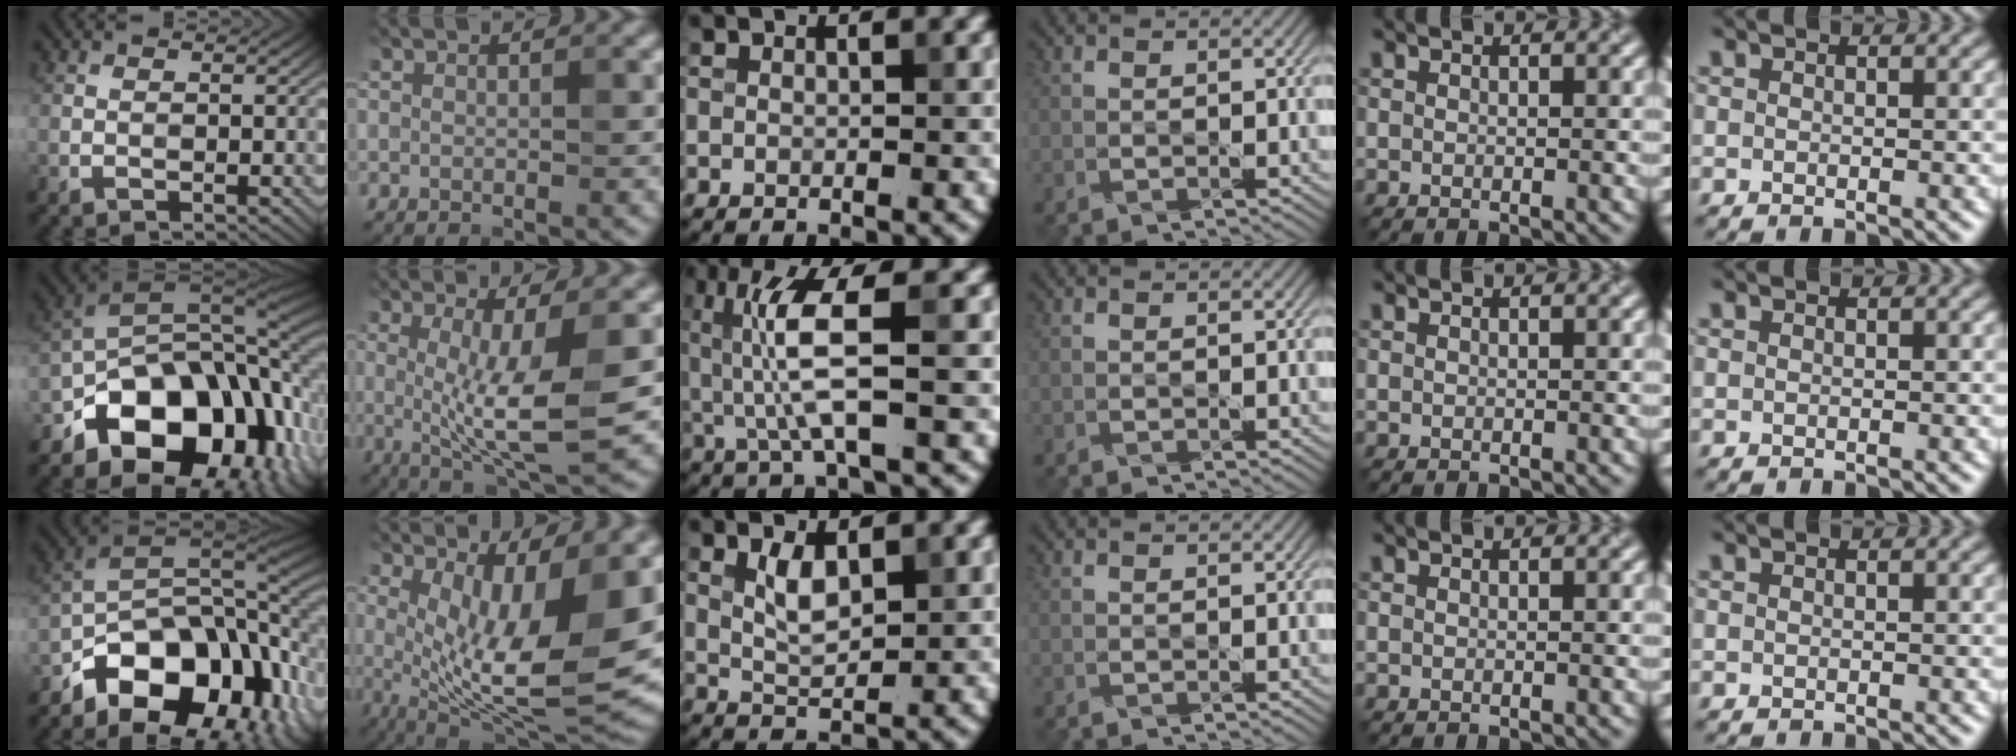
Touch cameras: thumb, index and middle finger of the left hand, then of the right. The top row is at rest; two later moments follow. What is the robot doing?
{"motion": "shake", "object": "tambourine"}